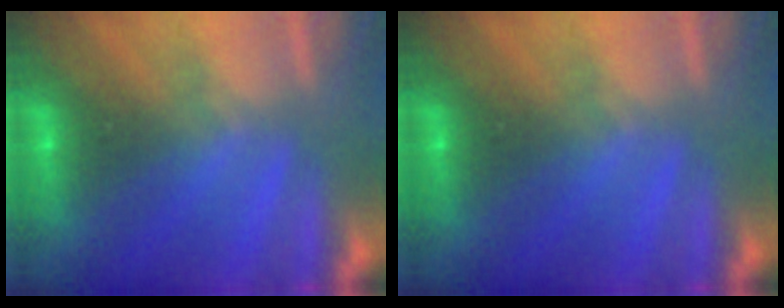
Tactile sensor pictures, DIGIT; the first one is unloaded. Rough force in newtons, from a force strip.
{"total": 0.0}